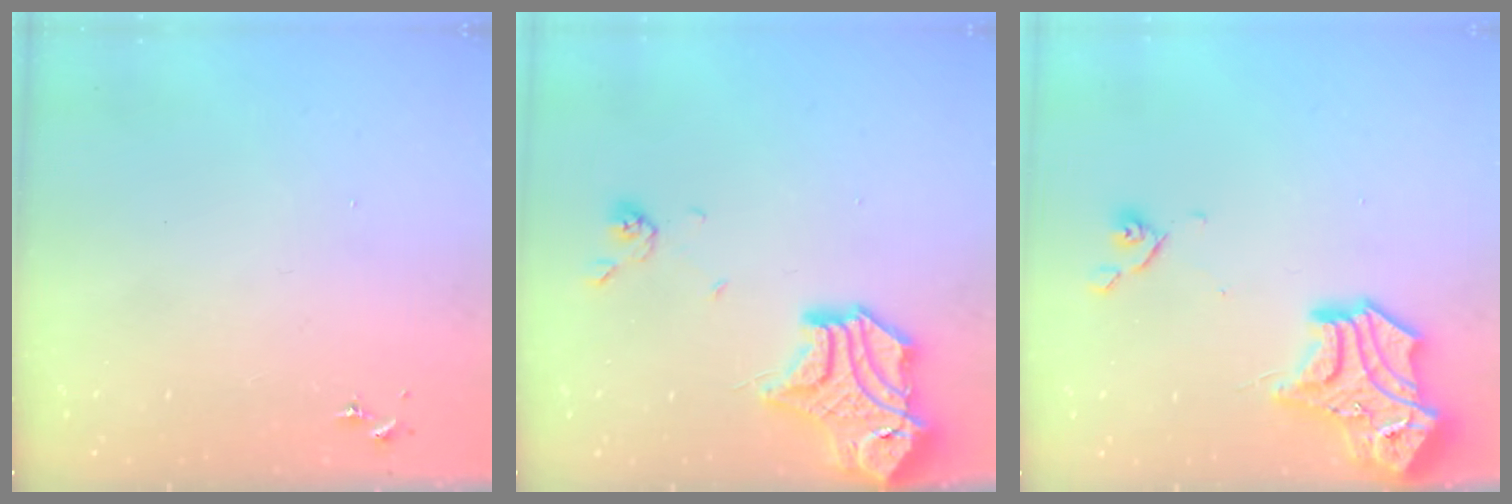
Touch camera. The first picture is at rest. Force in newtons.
{"total": 18.4, "press": 18.3, "slide": 2.2}
{"total": 17.6, "press": 17.4, "slide": 2.2}